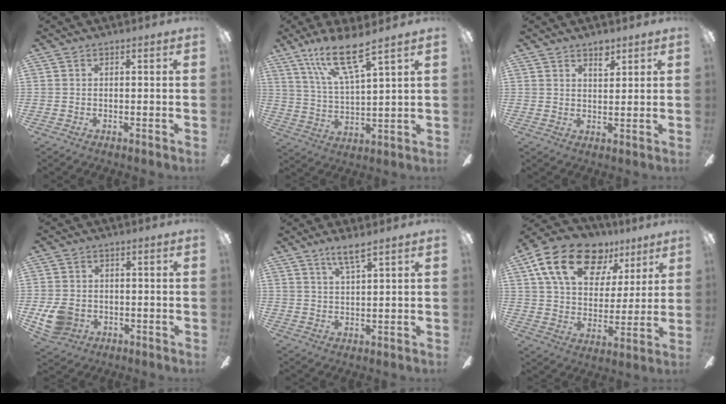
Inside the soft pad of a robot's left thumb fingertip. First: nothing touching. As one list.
[{"total": 13.8, "force": [9.6, 2.7, 9.4], "torque": [-0.184, -0.042, 0.168]}, {"total": 4.0, "force": [3.1, 1.9, 1.8], "torque": [-0.007, -0.019, 0.051]}, {"total": 7.3, "force": [-2.1, 6.1, 3.5], "torque": [-0.078, 0.017, -0.036]}, {"total": 4.4, "force": [3.4, 0.3, 2.8], "torque": [-0.063, -0.009, 0.059]}, {"total": 20.7, "force": [11.3, 12.3, 12.2], "torque": [-0.200, -0.045, 0.201]}]